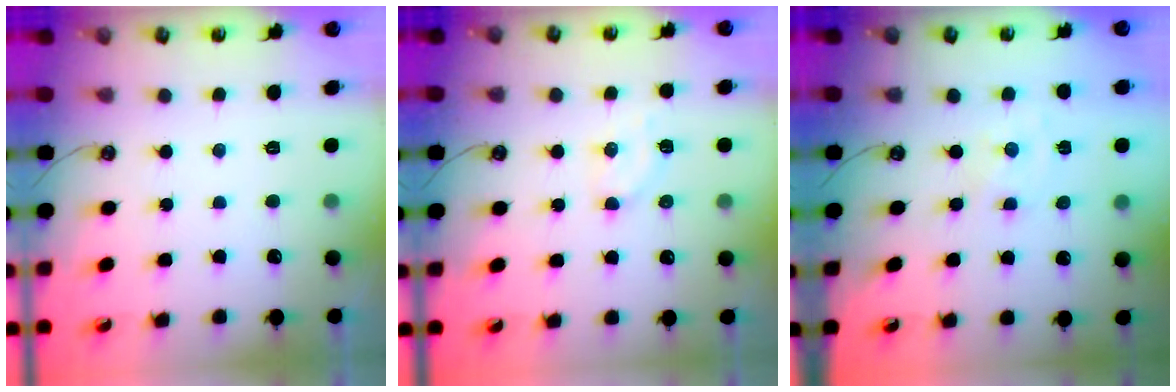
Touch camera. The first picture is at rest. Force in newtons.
{"total": 5.3, "press": 5.2, "slide": 1.1}
{"total": 0.0}